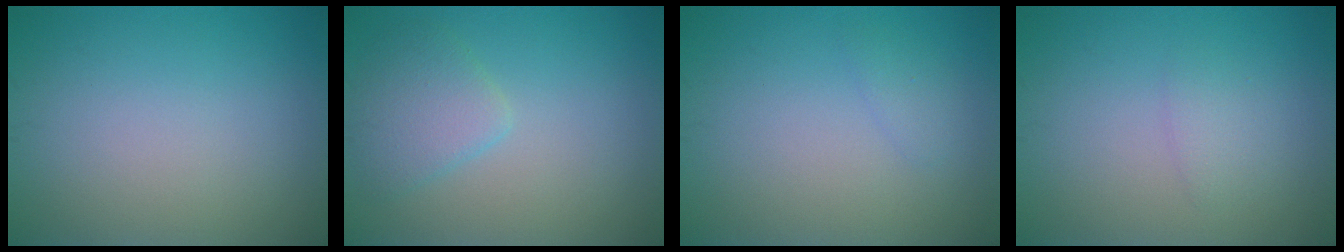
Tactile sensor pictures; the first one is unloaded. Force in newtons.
{"total": 2.8, "press": 2.8, "slide": 0.2}
{"total": 0.9, "press": 0.9, "slide": 0.1}
{"total": 1.2, "press": 1.2, "slide": 0.2}